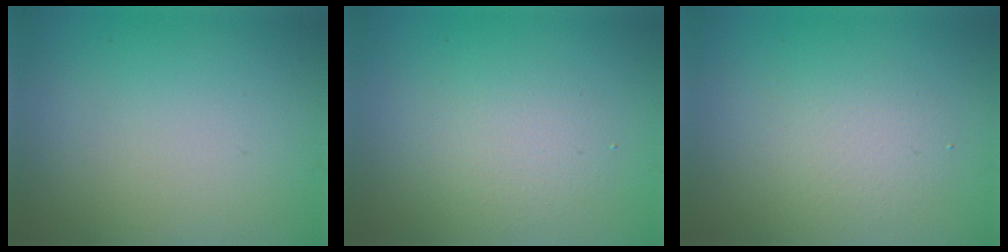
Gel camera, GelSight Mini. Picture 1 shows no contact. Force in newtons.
{"total": 2.5, "press": 2.5, "slide": 0.2}
{"total": 2.4, "press": 2.4, "slide": 0.2}